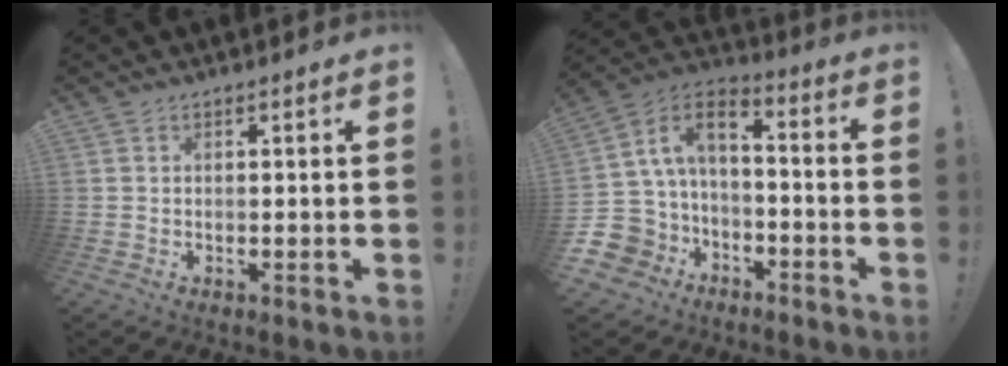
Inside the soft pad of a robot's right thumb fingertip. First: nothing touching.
{"total": 8.1, "force": [-2.8, 6.7, 3.7], "torque": [-0.077, 0.018, -0.047]}